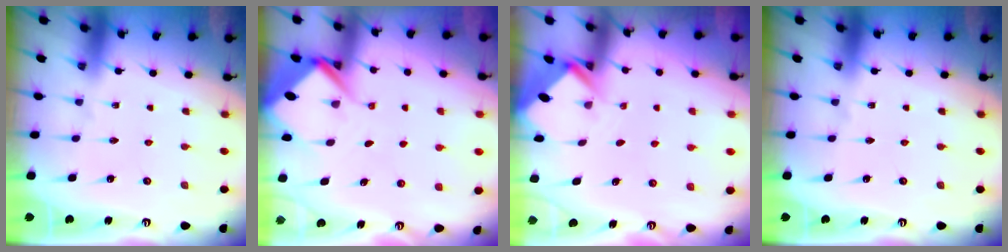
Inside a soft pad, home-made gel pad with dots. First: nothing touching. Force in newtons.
{"total": 6.5, "press": 6.5, "slide": 0.6}
{"total": 2.2, "press": 2.2, "slide": 0.1}
{"total": 0.0}